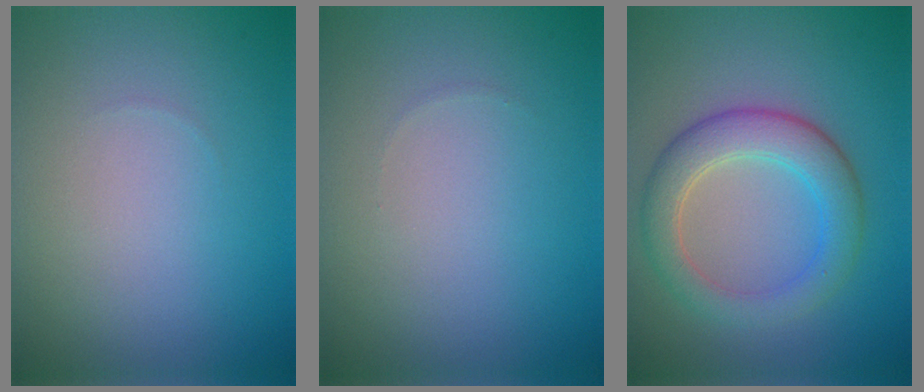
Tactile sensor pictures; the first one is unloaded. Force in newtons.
{"total": 0.0}
{"total": 4.8, "press": 4.8, "slide": 0.3}